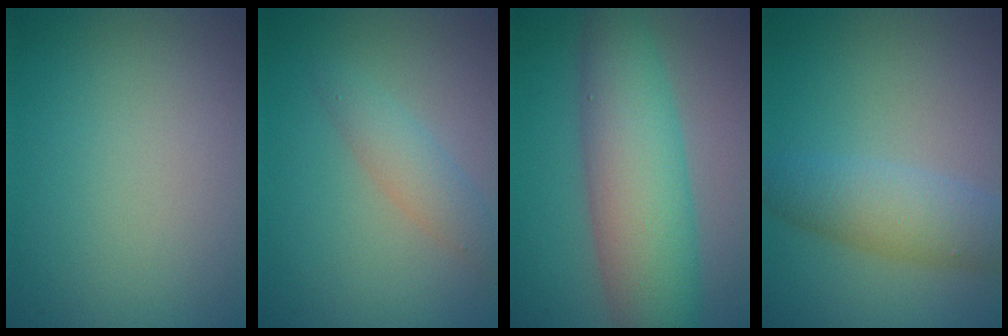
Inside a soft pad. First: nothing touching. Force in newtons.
{"total": 2.3, "press": 2.3, "slide": 0.1}
{"total": 8.1, "press": 8.1, "slide": 0.0}
{"total": 3.4, "press": 3.4, "slide": 0.3}